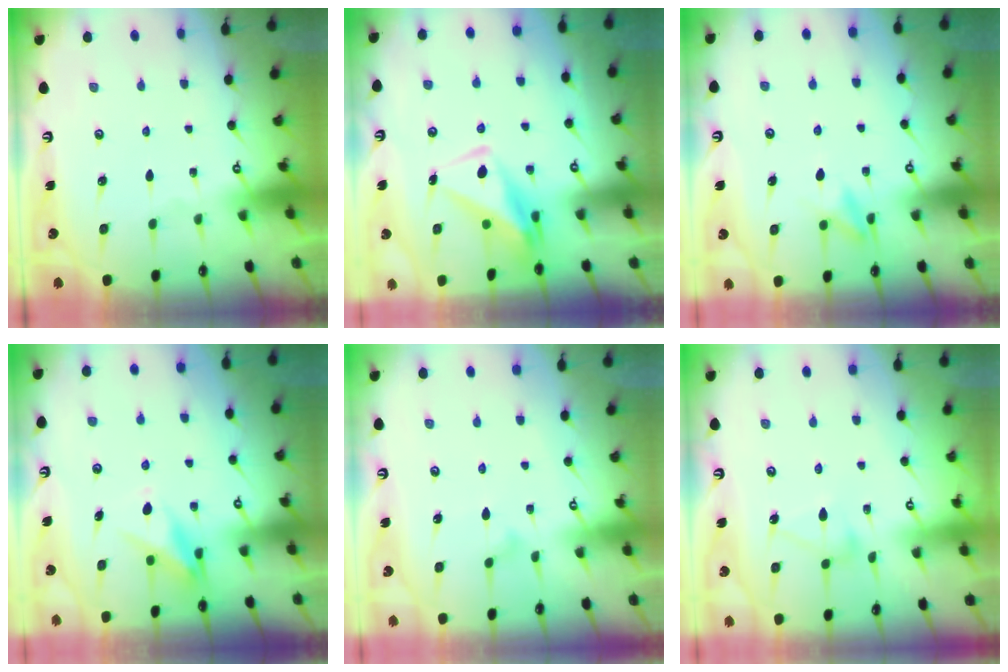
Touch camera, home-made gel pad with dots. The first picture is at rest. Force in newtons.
{"total": 10.1, "press": 9.9, "slide": 1.9}
{"total": 9.3, "press": 9.2, "slide": 1.3}
{"total": 8.4, "press": 8.4, "slide": 0.9}
{"total": 7.9, "press": 7.9, "slide": 0.3}
{"total": 7.5, "press": 7.4, "slide": 0.4}